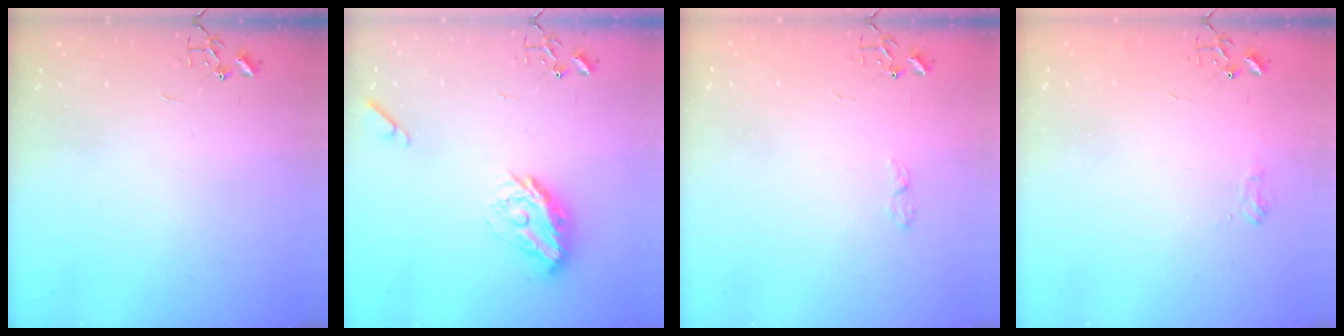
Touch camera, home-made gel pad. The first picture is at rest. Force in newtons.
{"total": 13.5, "press": 13.4, "slide": 0.7}
{"total": 4.4, "press": 4.3, "slide": 0.7}
{"total": 7.1, "press": 7.1, "slide": 0.8}